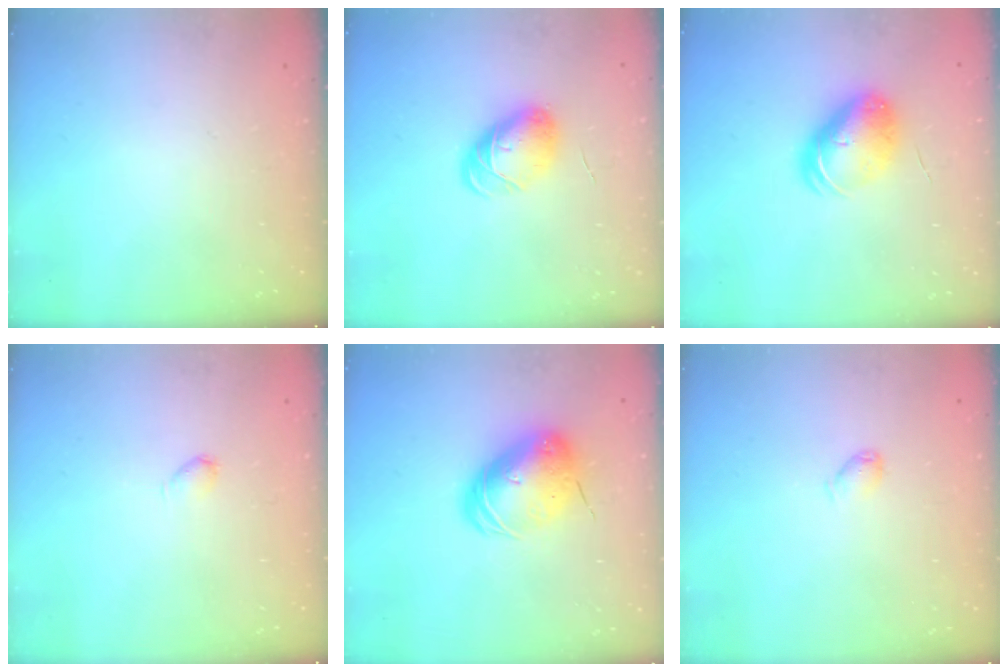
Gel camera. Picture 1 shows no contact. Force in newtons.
{"total": 8.3, "press": 8.3, "slide": 0.8}
{"total": 9.2, "press": 9.0, "slide": 2.0}
{"total": 2.3, "press": 2.3, "slide": 0.4}
{"total": 10.8, "press": 10.6, "slide": 2.1}
{"total": 3.0, "press": 3.0, "slide": 0.4}